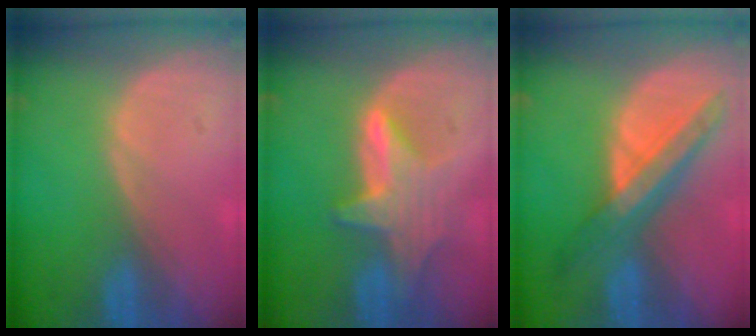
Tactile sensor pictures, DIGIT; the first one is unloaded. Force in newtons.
{"total": 6.9, "press": 6.4, "slide": 2.5}
{"total": 7.8, "press": 7.2, "slide": 3.0}